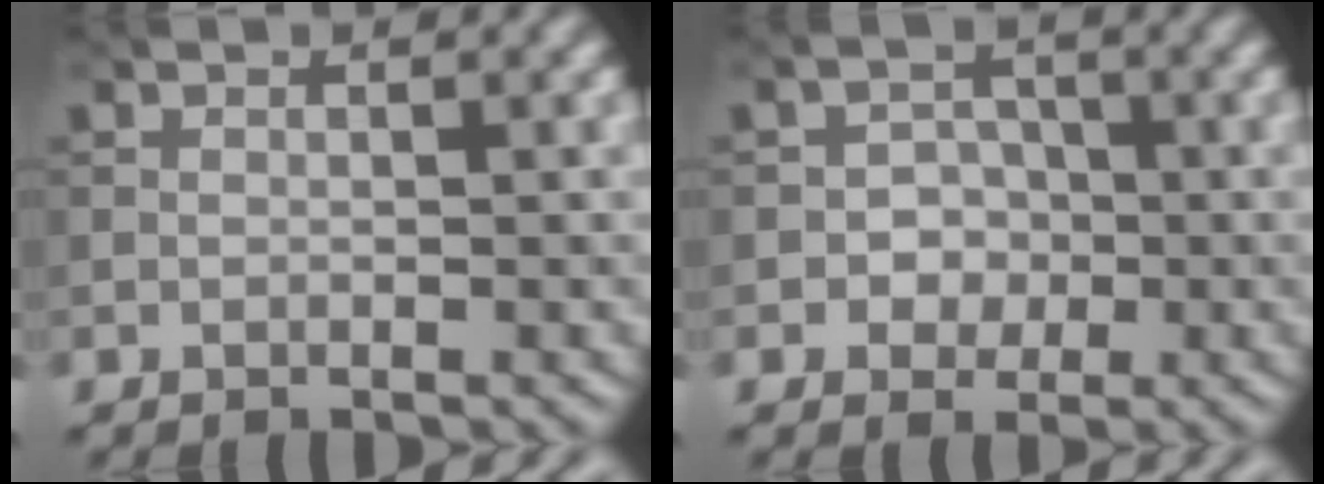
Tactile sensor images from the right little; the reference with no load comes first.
{"total": 2.5, "force": [-0.5, 2.3, 0.9], "torque": [0.006, 0.001, -0.022]}